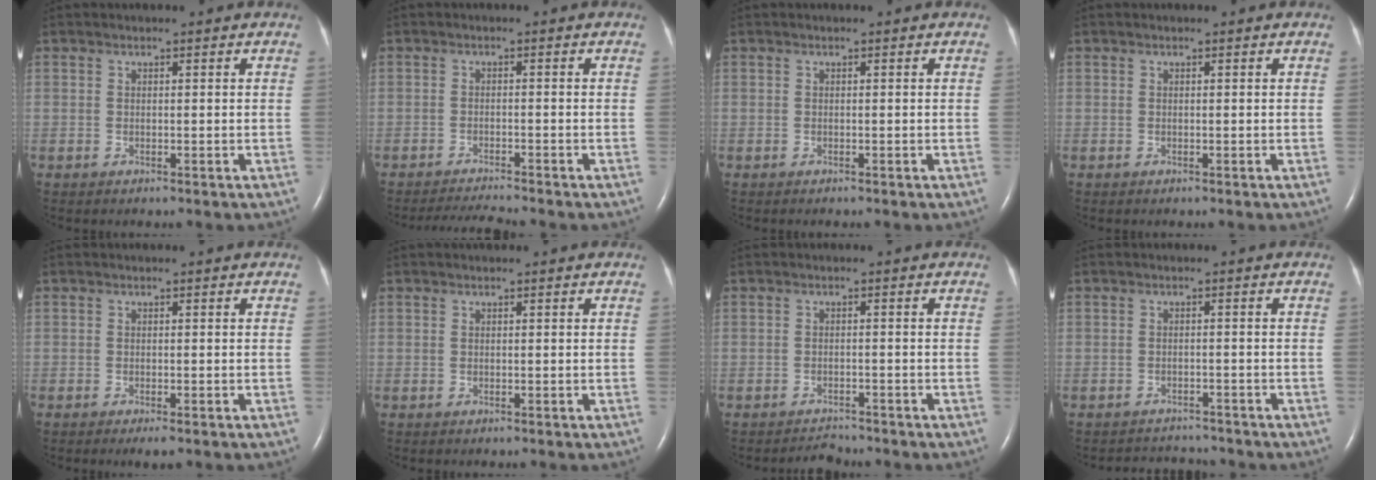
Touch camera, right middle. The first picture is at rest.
{"total": 3.9, "force": [-3.7, -1.0, 0.7], "torque": [-0.021, -0.019, -0.062]}
{"total": 0.0}
{"total": 0.0}
{"total": 1.8, "force": [-1.2, 0.3, 1.3], "torque": [-0.020, -0.006, -0.016]}
{"total": 0.0}
{"total": 1.9, "force": [-1.9, 0.2, -0.4], "torque": [0.002, -0.011, -0.027]}
{"total": 4.0, "force": [-3.9, 0.6, -0.5], "torque": [0.000, 0.002, -0.057]}